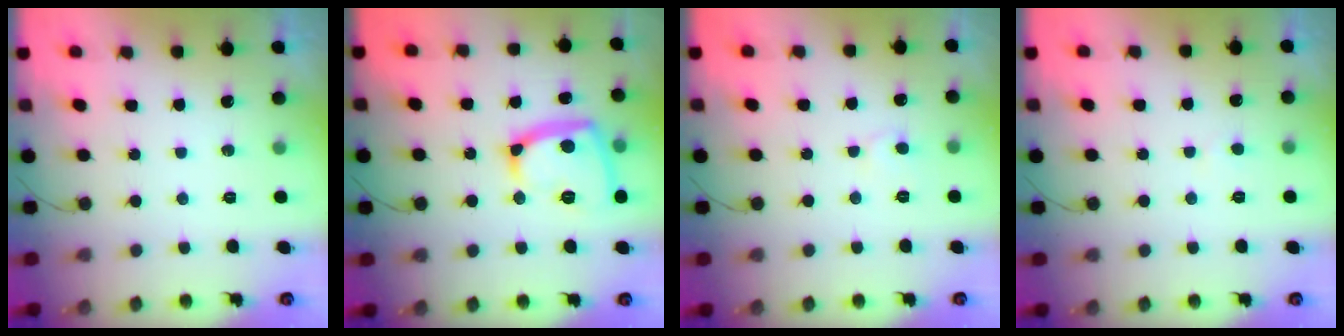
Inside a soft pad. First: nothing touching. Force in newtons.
{"total": 14.9, "press": 14.8, "slide": 1.5}
{"total": 5.1, "press": 5.1, "slide": 0.5}
{"total": 1.8, "press": 1.8, "slide": 0.2}